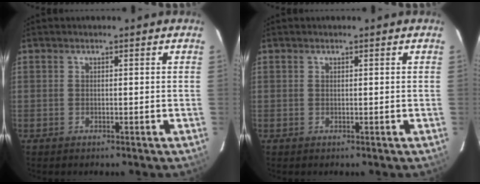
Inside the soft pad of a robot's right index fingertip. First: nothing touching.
{"total": 0.0}